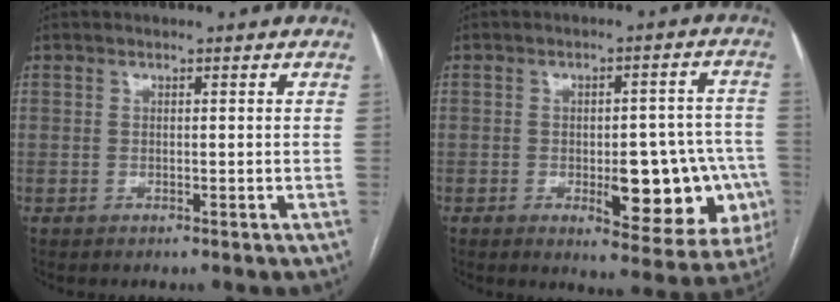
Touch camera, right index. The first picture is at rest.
{"total": 14.3, "force": [-3.7, 5.3, 12.7], "torque": [-0.112, 0.021, -0.033]}